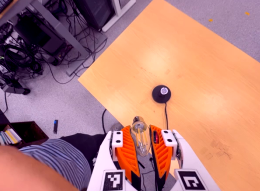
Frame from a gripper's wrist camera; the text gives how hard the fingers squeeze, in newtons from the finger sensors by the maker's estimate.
{"total": 21.0, "left": 26.3, "right": 15.6}